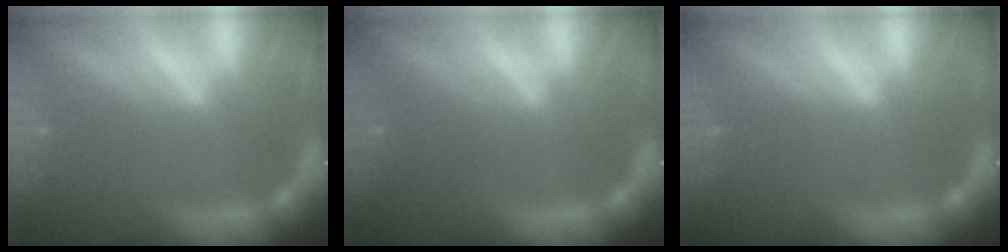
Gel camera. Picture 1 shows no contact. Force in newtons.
{"total": 2.5}
{"total": 0.0}